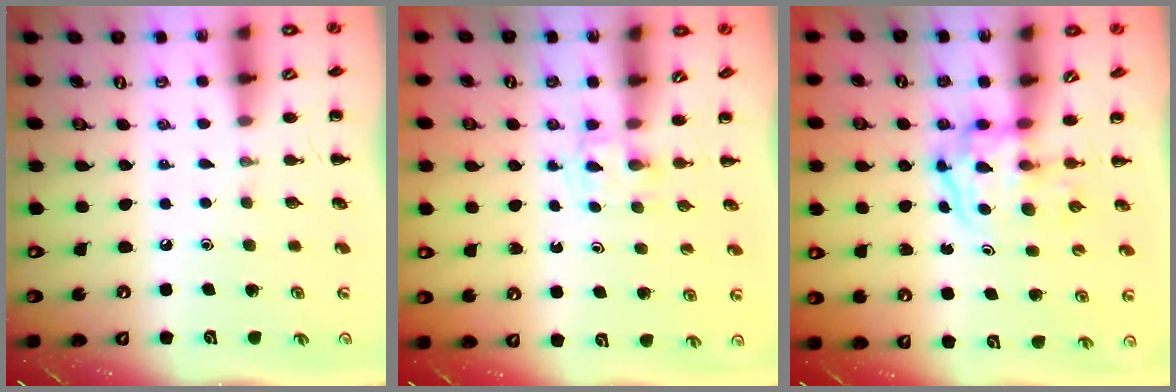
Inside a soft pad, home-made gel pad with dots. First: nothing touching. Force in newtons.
{"total": 2.2, "press": 1.9, "slide": 1.1}
{"total": 3.8, "press": 3.7, "slide": 0.6}